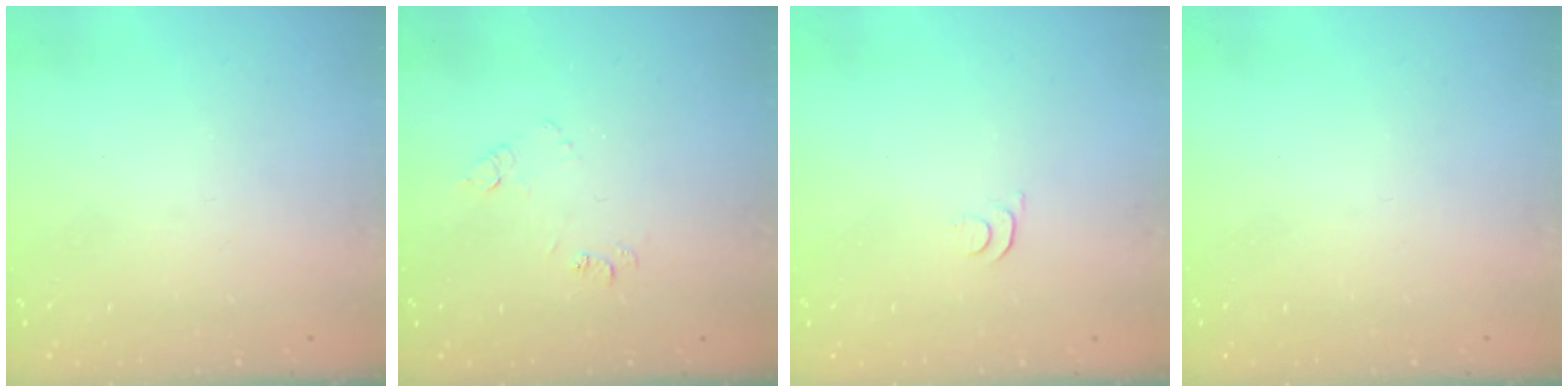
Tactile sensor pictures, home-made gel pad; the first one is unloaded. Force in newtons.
{"total": 7.9, "press": 7.9, "slide": 0.6}
{"total": 3.3, "press": 3.2, "slide": 0.4}
{"total": 0.0}